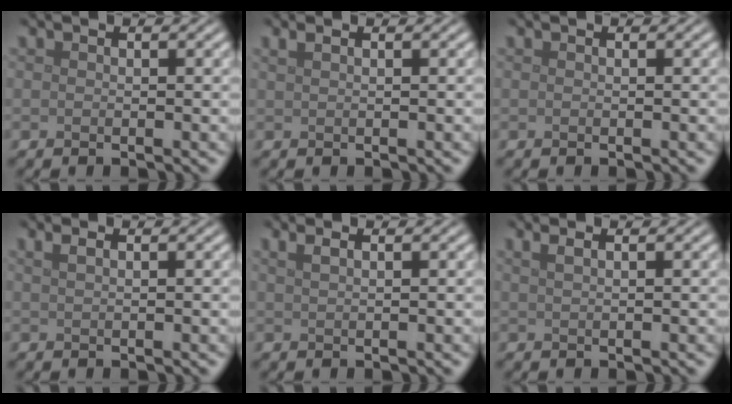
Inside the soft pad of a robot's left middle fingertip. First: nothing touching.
{"total": 1.1, "force": [0.7, 0.4, 0.7], "torque": [-0.014, 0.004, 0.011]}
{"total": 0.0}
{"total": 1.4, "force": [0.9, 0.6, 1.0], "torque": [-0.014, -0.001, 0.011]}
{"total": 1.6, "force": [0.9, 0.7, 1.1], "torque": [-0.013, 0.000, 0.011]}
{"total": 2.1, "force": [1.2, 1.0, 1.4], "torque": [-0.011, 0.000, 0.003]}